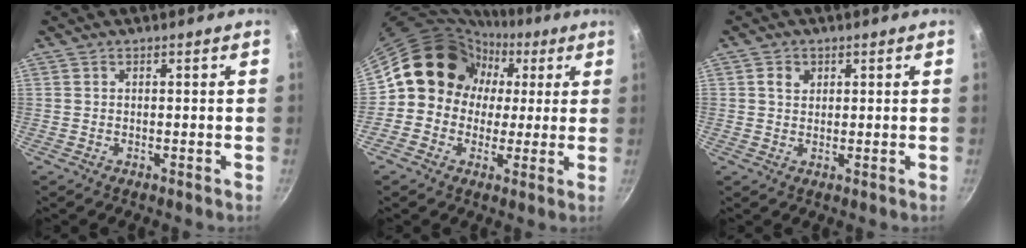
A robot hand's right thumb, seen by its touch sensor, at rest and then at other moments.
{"total": 12.2, "force": [2.2, 11.4, 3.9], "torque": [-0.011, 0.020, 0.015]}
{"total": 2.6, "force": [0.9, 2.1, 1.1], "torque": [-0.010, 0.002, 0.013]}